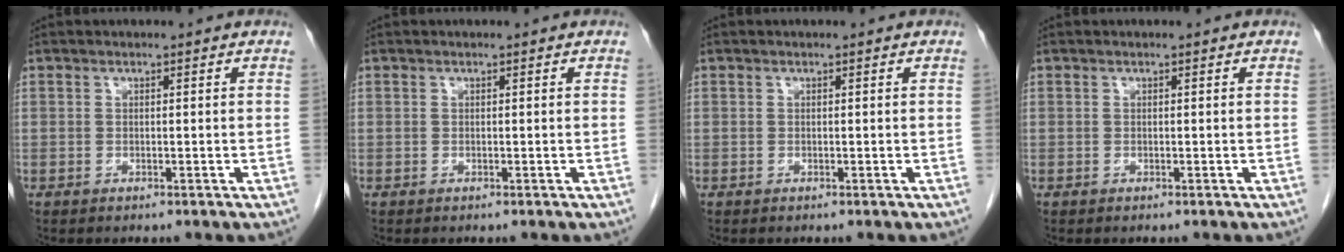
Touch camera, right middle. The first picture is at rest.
{"total": 0.0}
{"total": 0.0}
{"total": 0.0}